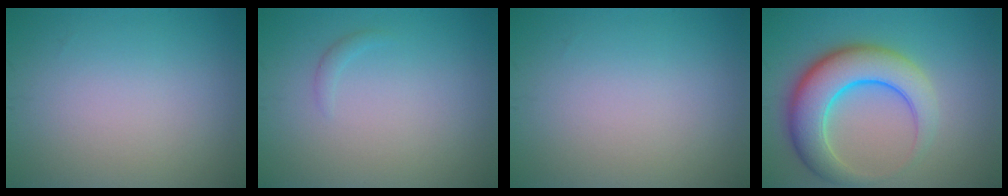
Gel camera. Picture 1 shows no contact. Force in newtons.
{"total": 0.6, "press": 0.6, "slide": 0.0}
{"total": 0.0}
{"total": 7.9, "press": 7.9, "slide": 0.1}